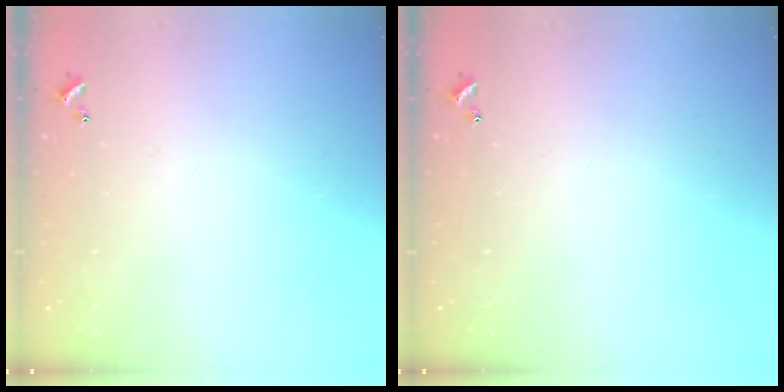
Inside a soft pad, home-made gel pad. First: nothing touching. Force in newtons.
{"total": 0.0}